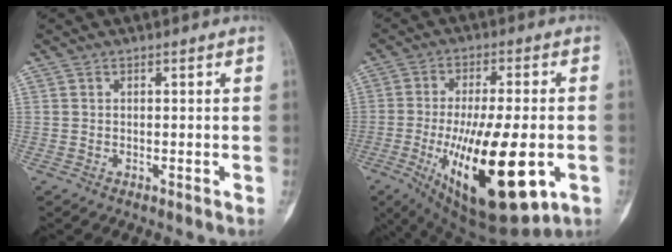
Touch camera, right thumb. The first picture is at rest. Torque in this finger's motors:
{"motor_torque": [0.38, 1.19, 2.28, -0.49, 0.32]}